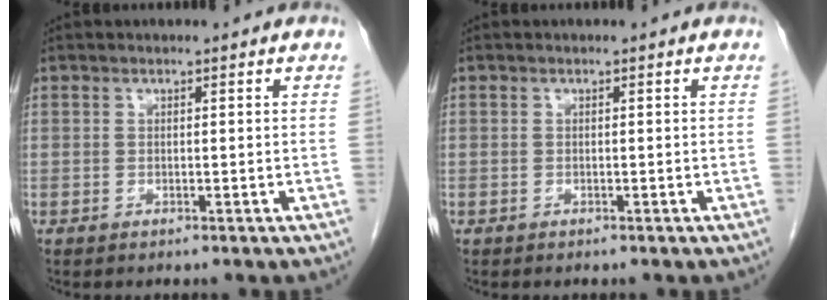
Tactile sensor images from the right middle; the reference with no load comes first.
{"total": 0.0}